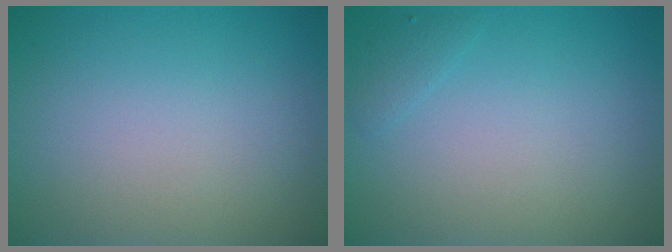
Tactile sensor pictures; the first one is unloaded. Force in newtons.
{"total": 0.8, "press": 0.8, "slide": 0.1}